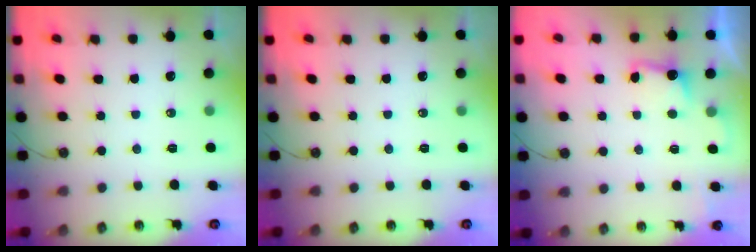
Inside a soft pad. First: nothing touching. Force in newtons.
{"total": 0.0}
{"total": 2.9, "press": 2.7, "slide": 1.0}